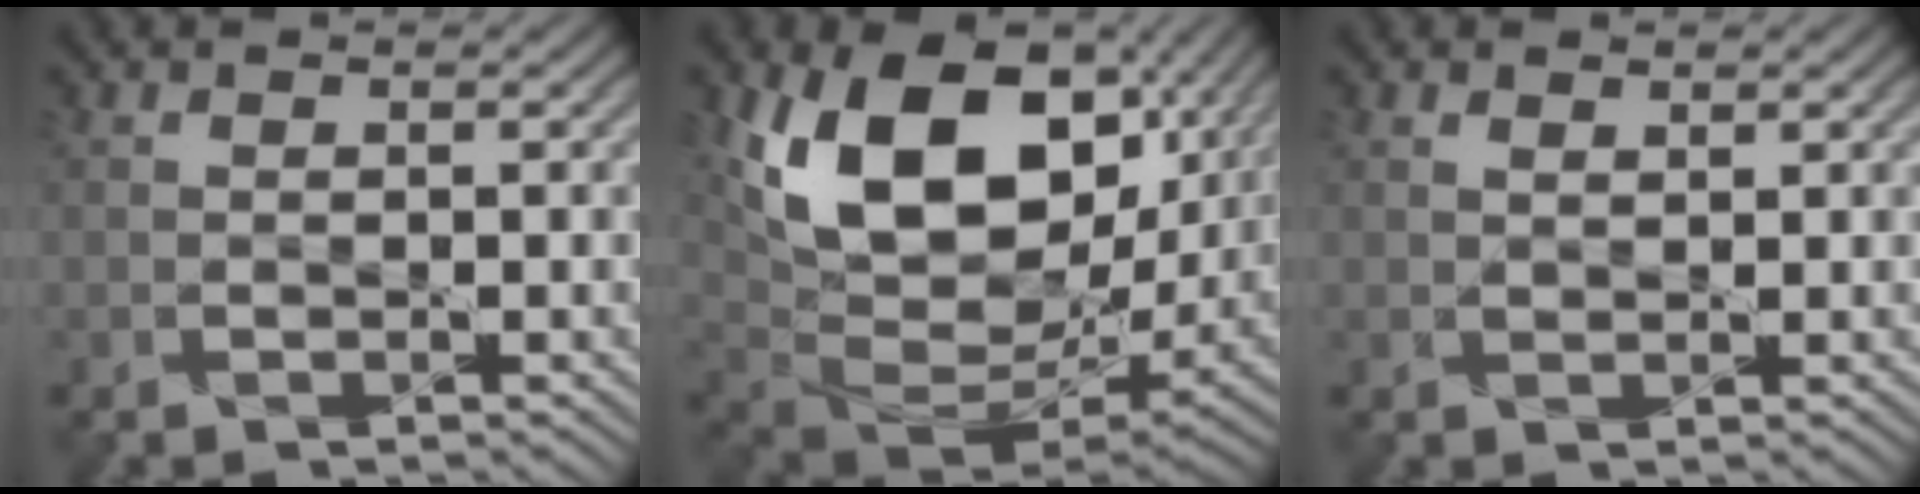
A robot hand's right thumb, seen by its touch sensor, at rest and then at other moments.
{"total": 18.4, "force": [6.0, 11.9, 12.7], "torque": [-0.250, -0.020, 0.126]}
{"total": 1.0, "force": [0.9, 0.1, 0.4], "torque": [-0.014, 0.002, 0.018]}